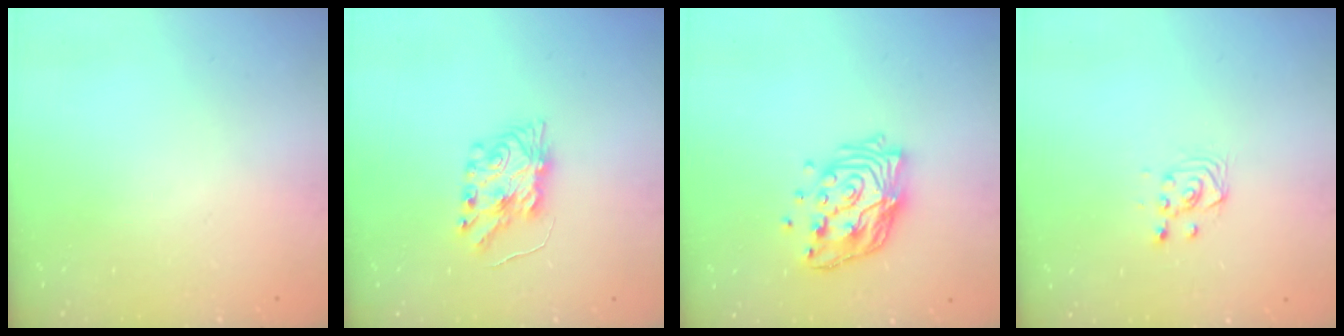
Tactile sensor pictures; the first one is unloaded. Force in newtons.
{"total": 8.1, "press": 8.1, "slide": 0.6}
{"total": 13.7, "press": 13.6, "slide": 1.4}
{"total": 3.2, "press": 2.9, "slide": 1.4}